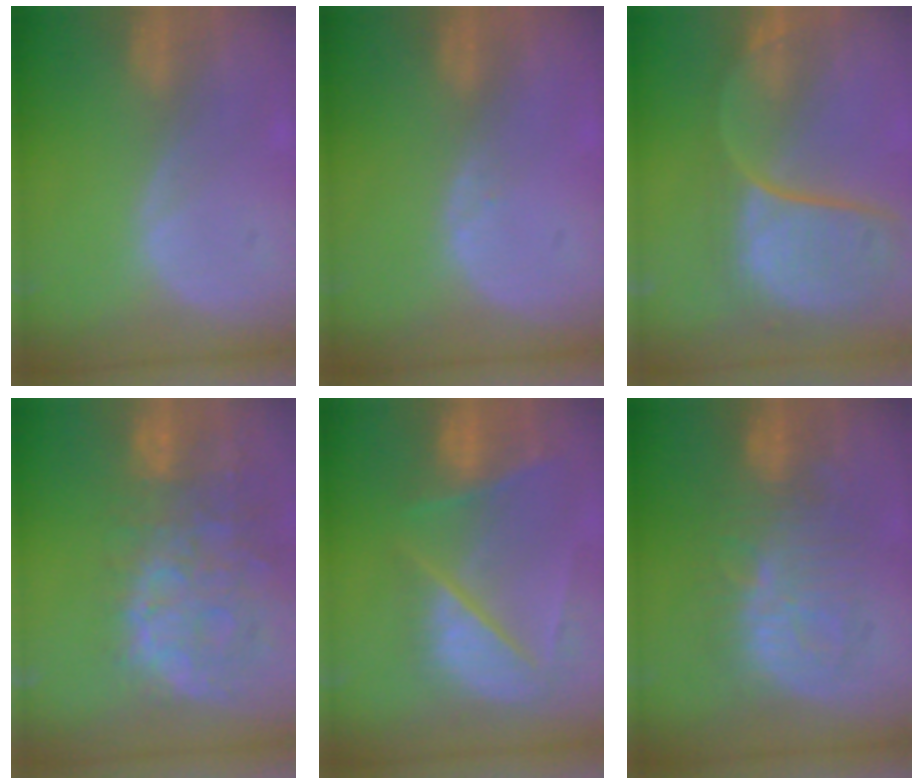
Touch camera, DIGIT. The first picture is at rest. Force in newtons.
{"total": 0.7, "press": 0.5, "slide": 0.5}
{"total": 11.9, "press": 9.8, "slide": 6.7}
{"total": 13.6, "press": 11.1, "slide": 7.8}
{"total": 10.3, "press": 8.6, "slide": 5.5}
{"total": 9.4, "press": 9.3, "slide": 1.4}